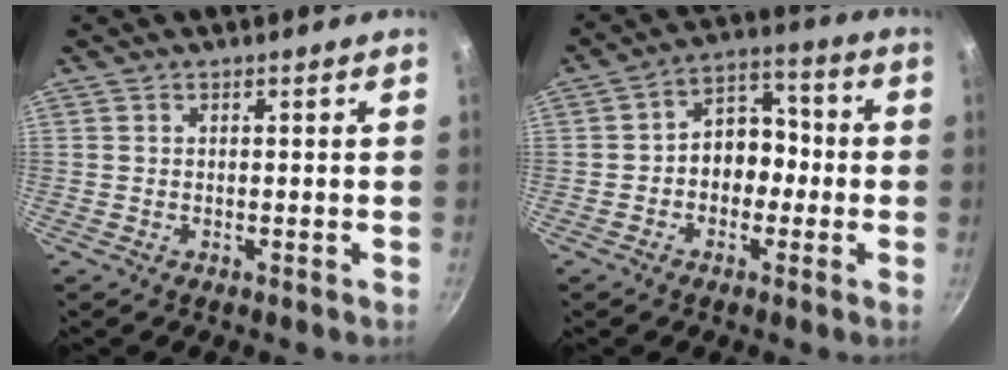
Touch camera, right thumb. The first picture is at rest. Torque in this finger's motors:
{"motor_torque": [-0.15, 0.36, 0.44, 0.29, 0.11]}